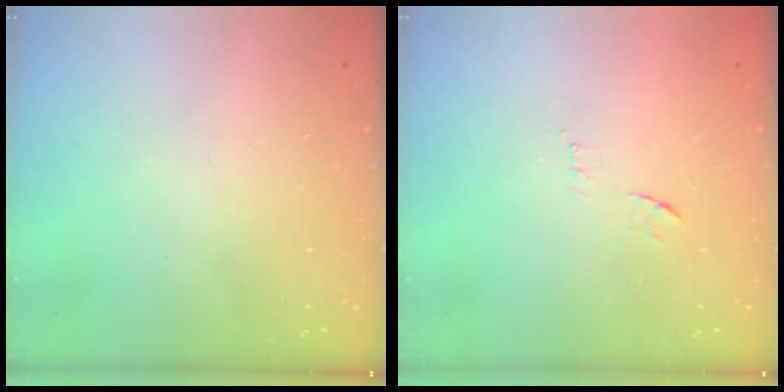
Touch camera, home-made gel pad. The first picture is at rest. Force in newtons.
{"total": 8.1, "press": 8.0, "slide": 0.7}